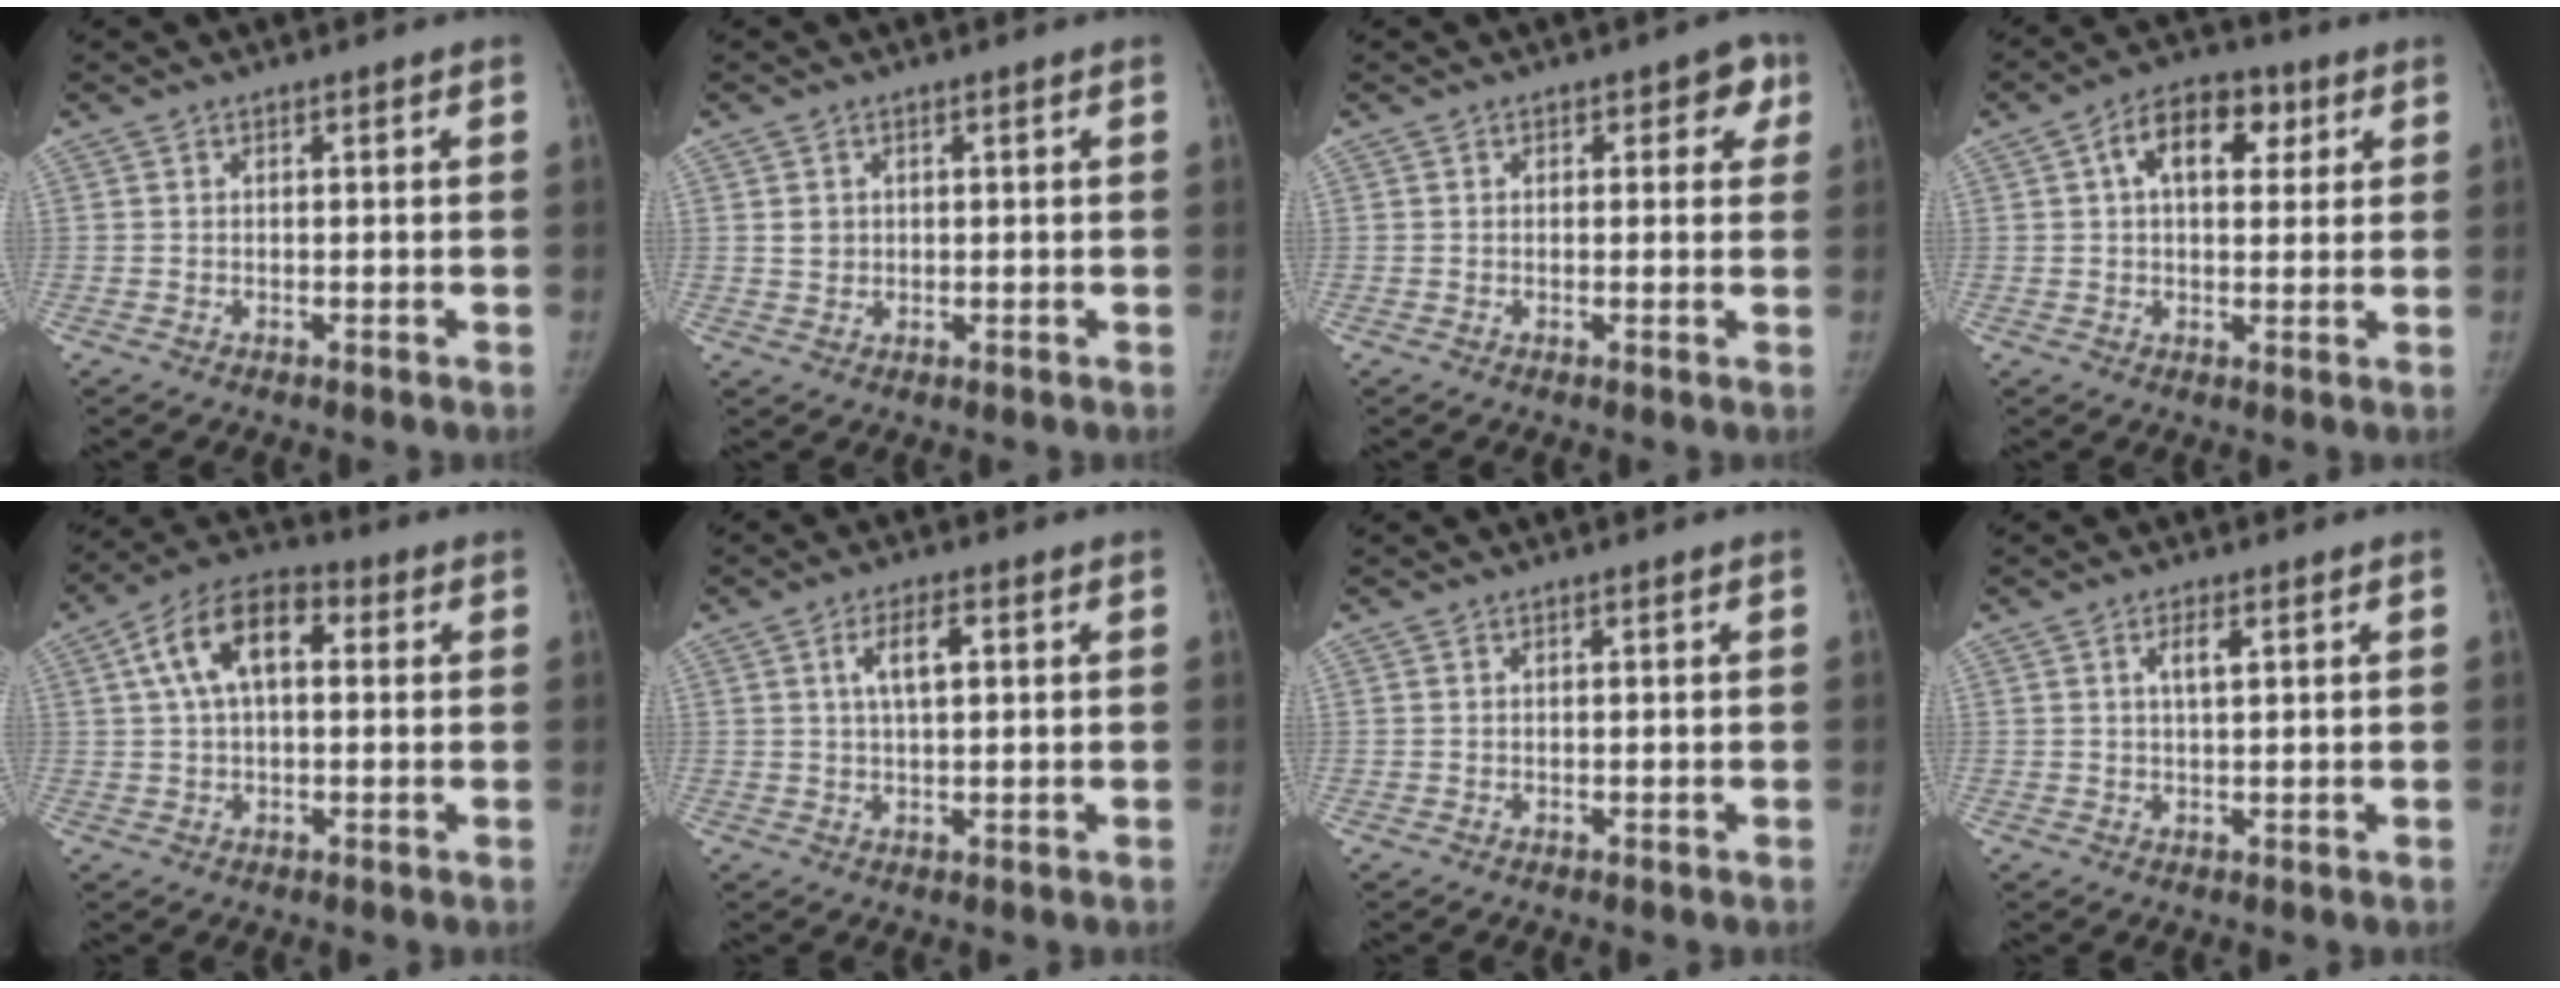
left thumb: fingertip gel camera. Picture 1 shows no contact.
{"total": 2.2, "force": [0.5, 1.9, 0.9], "torque": [-0.006, -0.003, 0.013]}
{"total": 3.8, "force": [1.4, 2.5, 2.4], "torque": [0.012, 0.000, 0.006]}
{"total": 10.5, "force": [3.4, 6.6, 7.6], "torque": [-0.091, 0.012, 0.043]}
{"total": 11.8, "force": [2.8, 6.7, 9.4], "torque": [-0.160, 0.029, 0.039]}
{"total": 5.0, "force": [1.5, 2.0, 4.3], "torque": [-0.077, 0.006, 0.026]}
{"total": 0.0}
{"total": 2.6, "force": [1.0, 0.8, 2.3], "torque": [-0.041, 0.000, 0.019]}